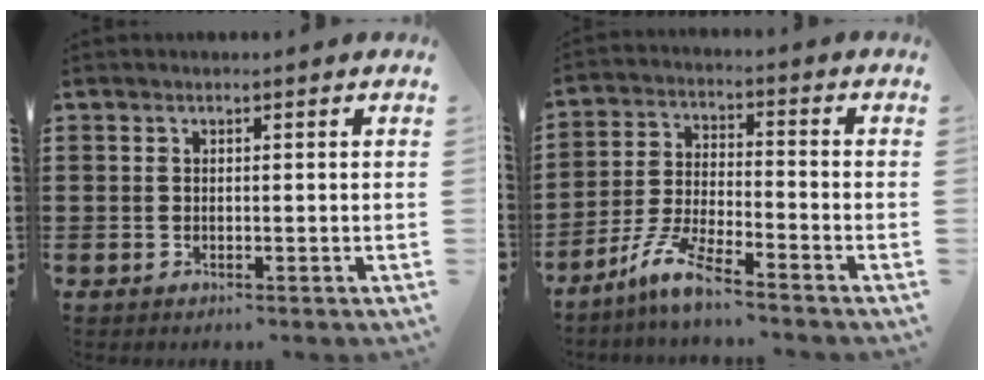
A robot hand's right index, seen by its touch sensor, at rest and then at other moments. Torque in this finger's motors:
{"motor_torque": [-1.05, 1.09, 0.43, 0.13]}